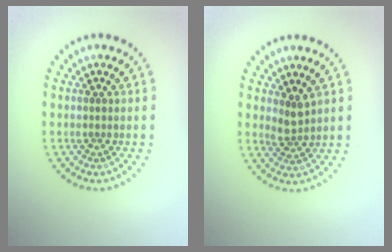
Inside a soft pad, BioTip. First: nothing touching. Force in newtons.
{"total": 1.8, "press": 1.3, "slide": 1.3}